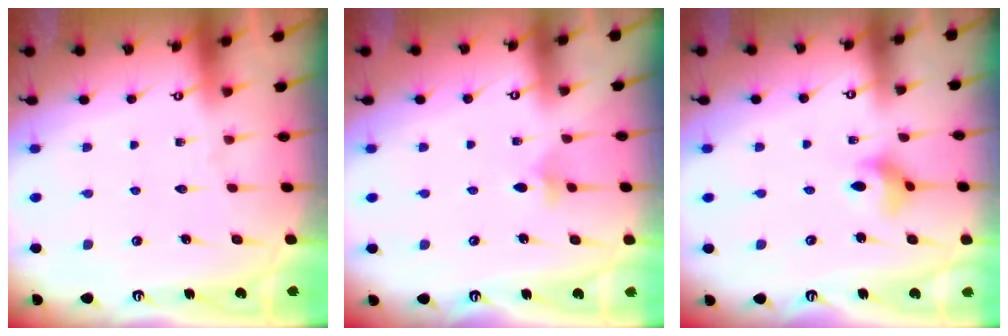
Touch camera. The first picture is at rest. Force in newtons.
{"total": 3.9, "press": 3.8, "slide": 1.0}
{"total": 4.0, "press": 3.9, "slide": 0.5}